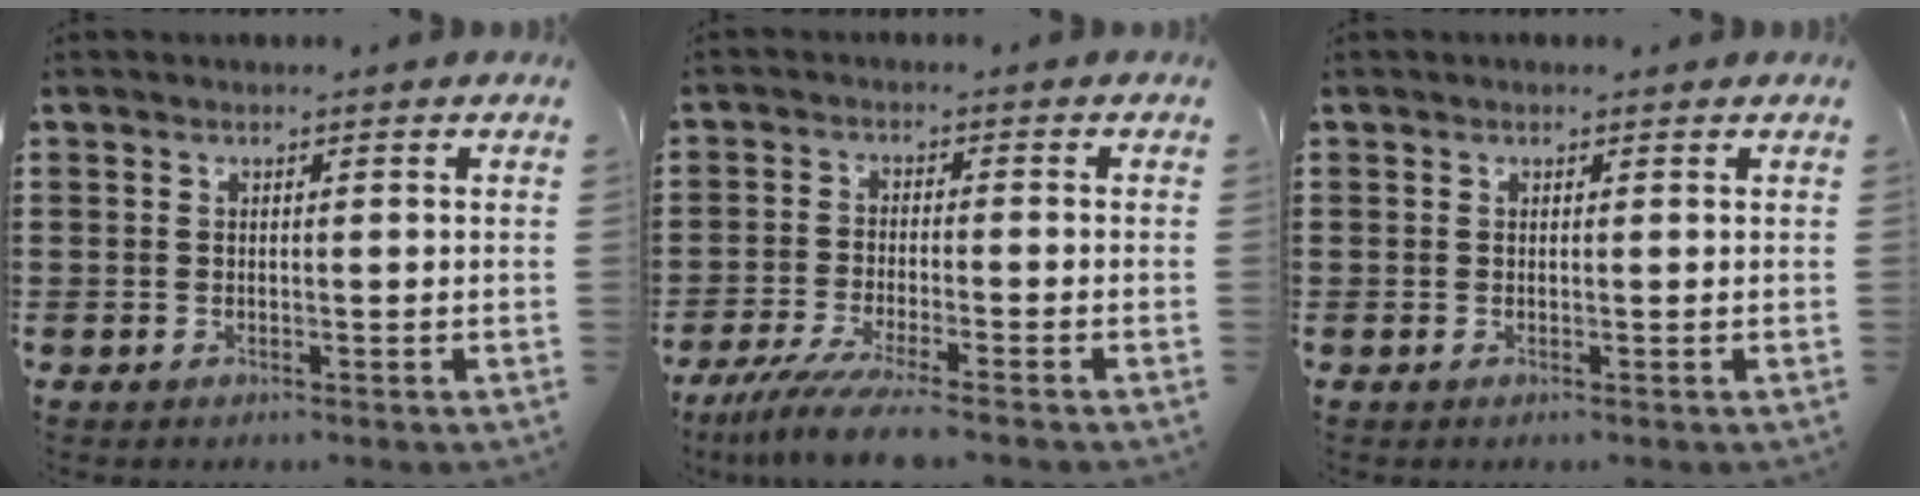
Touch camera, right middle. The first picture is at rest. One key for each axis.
{"total": 6.0, "fx": -4.9, "fy": -0.2, "fz": 3.4, "tx": -0.083, "ty": -0.026, "tz": -0.095}
{"total": 0.0}